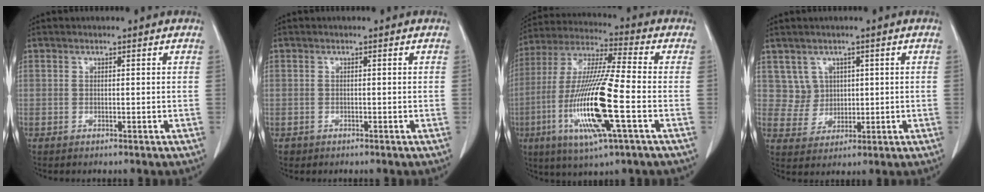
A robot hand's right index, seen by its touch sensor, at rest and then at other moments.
{"total": 0.7, "force": [-0.3, 0.6, -0.1], "torque": [-0.004, 0.004, -0.003]}
{"total": 17.7, "force": [-4.8, 1.0, 17.0], "torque": [-0.354, -0.018, -0.091]}
{"total": 4.6, "force": [1.8, 4.2, 0.0], "torque": [0.005, 0.011, 0.042]}